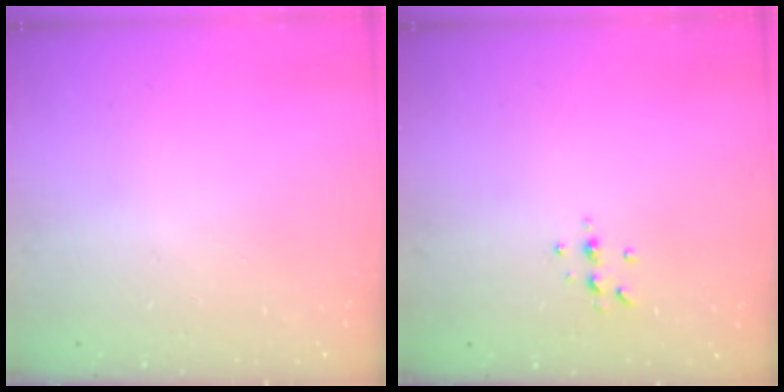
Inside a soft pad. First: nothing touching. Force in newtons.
{"total": 3.8, "press": 3.7, "slide": 0.4}